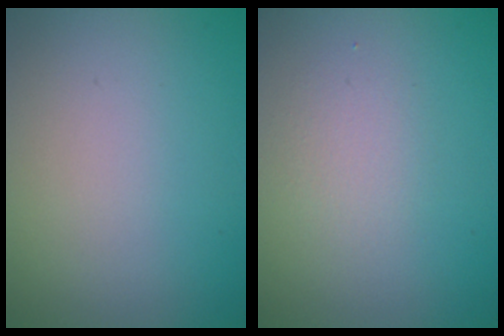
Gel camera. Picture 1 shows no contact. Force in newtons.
{"total": 1.6, "press": 1.6, "slide": 0.2}